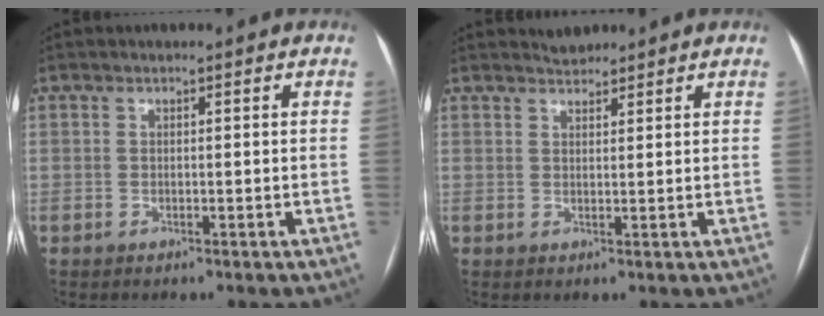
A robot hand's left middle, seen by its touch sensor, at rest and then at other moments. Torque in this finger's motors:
{"motor_torque": [0.06, -0.04, -0.03, -0.01]}